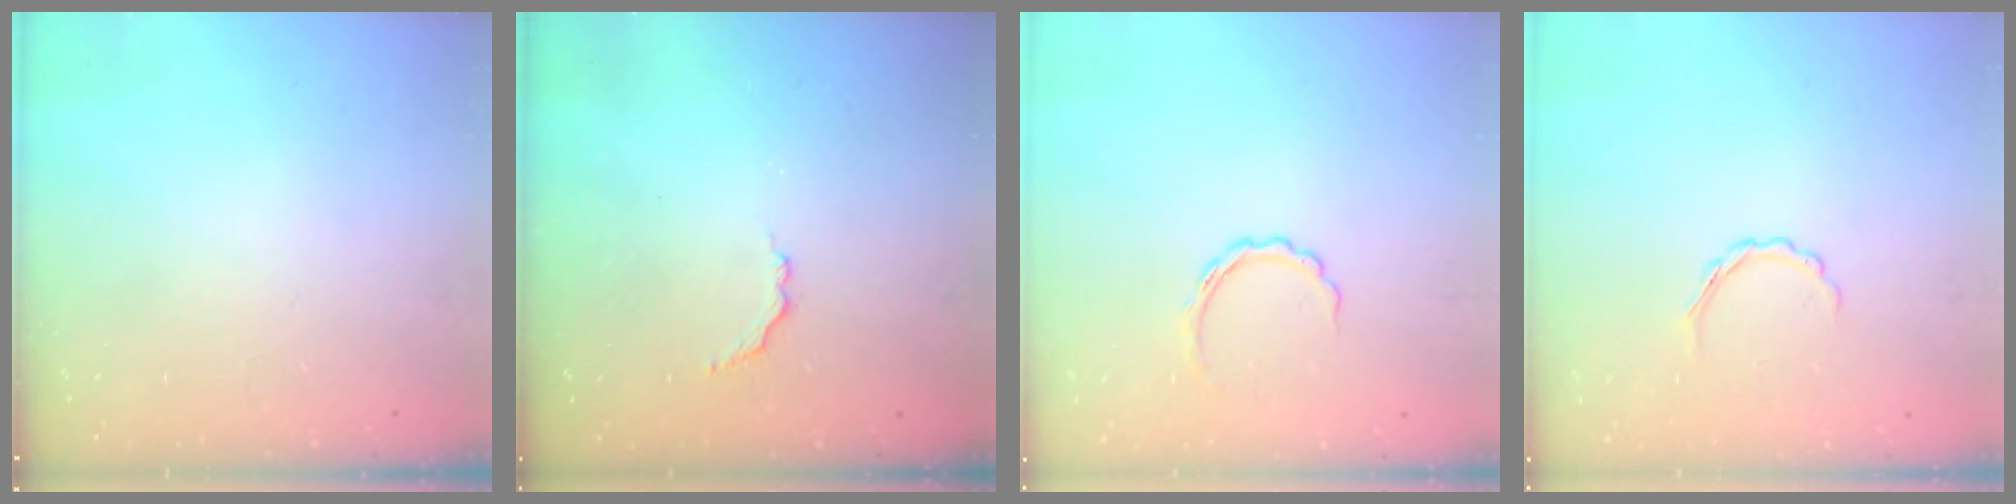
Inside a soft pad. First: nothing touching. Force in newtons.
{"total": 2.6, "press": 2.4, "slide": 1.0}
{"total": 5.3, "press": 5.2, "slide": 1.0}
{"total": 3.1, "press": 3.0, "slide": 0.8}